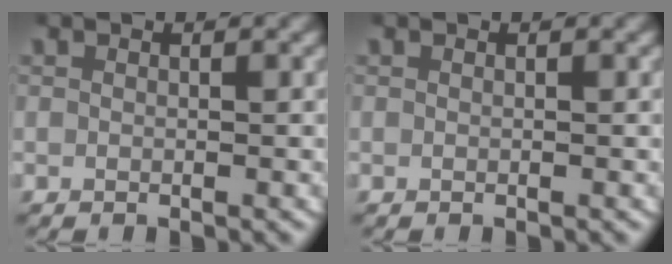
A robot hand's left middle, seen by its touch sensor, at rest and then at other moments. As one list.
[{"total": 0.0}]